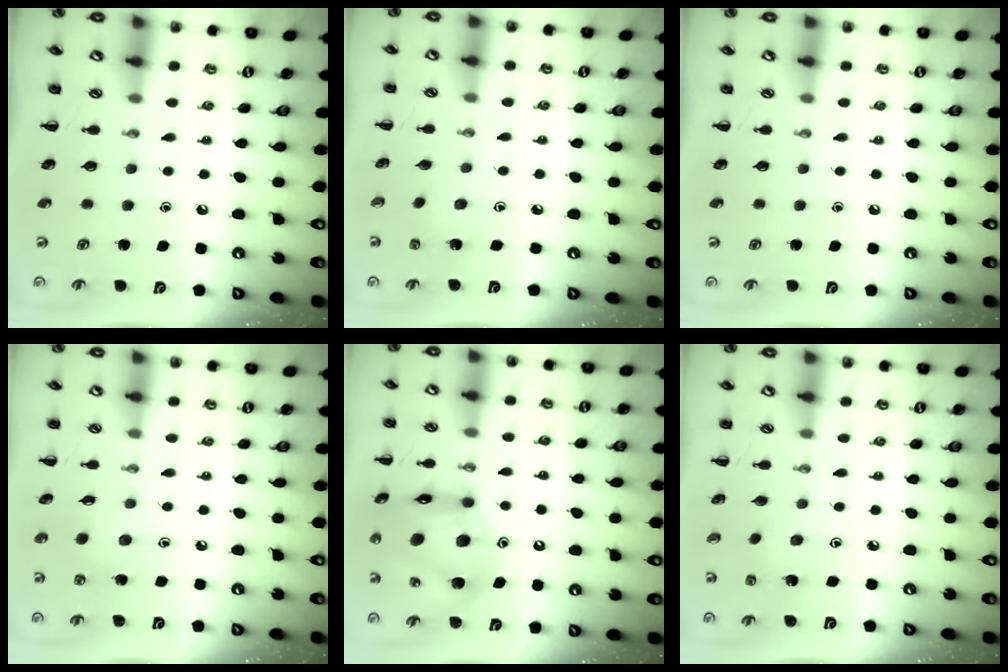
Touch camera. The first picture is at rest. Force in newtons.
{"total": 1.4, "press": 1.3, "slide": 0.5}
{"total": 0.0}
{"total": 2.9, "press": 2.8, "slide": 1.0}
{"total": 17.5, "press": 17.1, "slide": 4.0}
{"total": 1.4, "press": 1.3, "slide": 0.5}